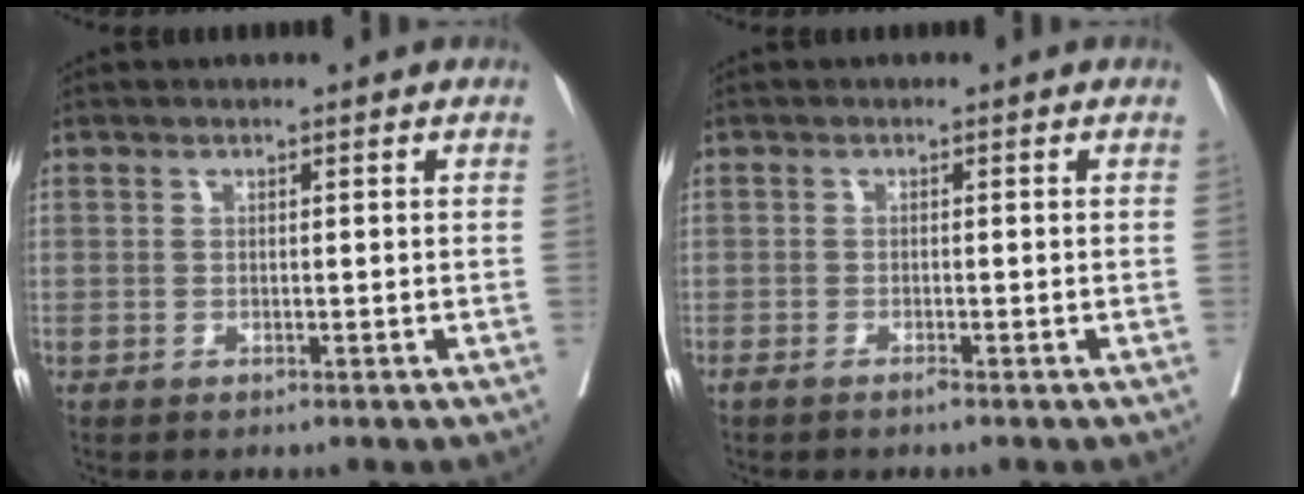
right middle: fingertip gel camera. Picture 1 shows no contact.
{"total": 0.8, "force": [-0.7, -0.1, 0.5], "torque": [-0.010, 0.000, -0.010]}